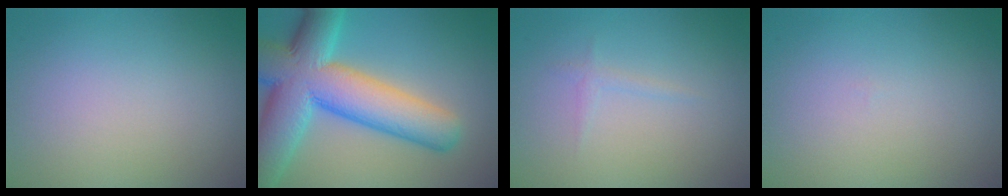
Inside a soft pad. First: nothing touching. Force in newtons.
{"total": 13.1, "press": 13.1, "slide": 0.2}
{"total": 0.8, "press": 0.8, "slide": 0.1}
{"total": 0.0}